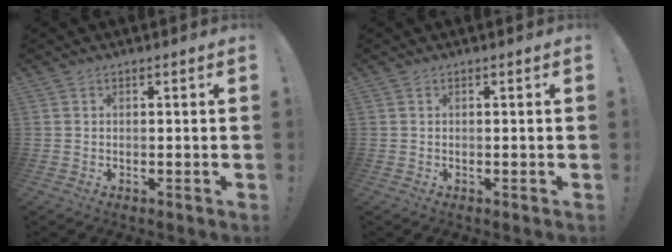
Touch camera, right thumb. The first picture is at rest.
{"total": 0.0}